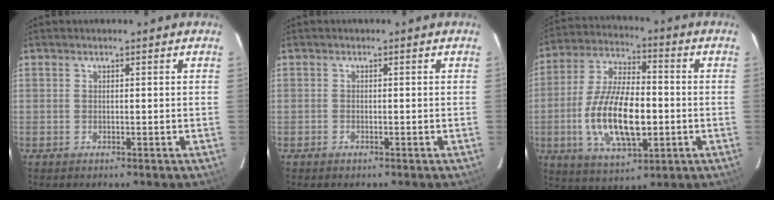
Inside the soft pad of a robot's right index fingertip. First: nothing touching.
{"total": 0.8, "force": [-0.6, 0.4, 0.1], "torque": [-0.004, -0.001, -0.012]}
{"total": 17.2, "force": [-3.3, 7.4, 15.2], "torque": [-0.307, -0.002, -0.055]}